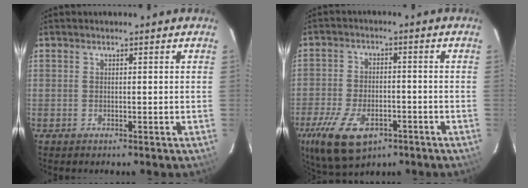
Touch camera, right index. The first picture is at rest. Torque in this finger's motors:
{"motor_torque": [1.23, -0.91, 0.26, 0.08]}